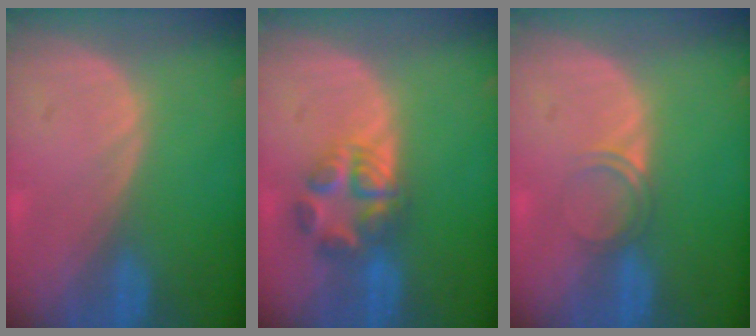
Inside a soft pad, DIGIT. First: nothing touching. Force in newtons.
{"total": 5.8, "press": 5.8, "slide": 0.8}
{"total": 2.1, "press": 1.8, "slide": 1.1}